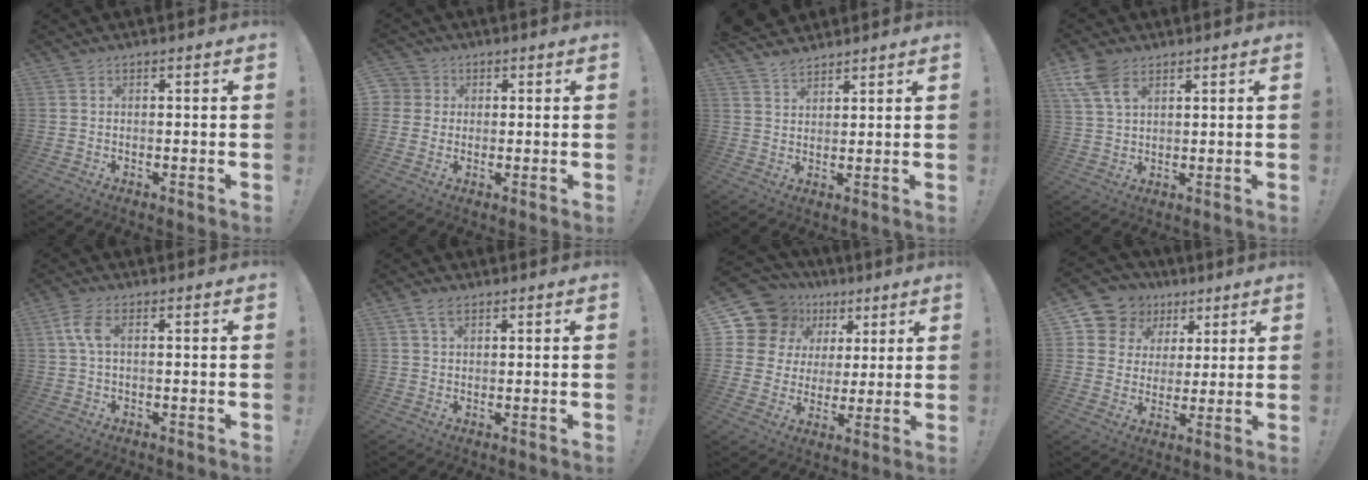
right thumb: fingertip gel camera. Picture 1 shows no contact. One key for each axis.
{"total": 3.8, "fx": 0.6, "fy": 3.6, "fz": 0.9, "tx": -0.014, "ty": 0.005, "tz": 0.010}
{"total": 5.0, "fx": 4.4, "fy": 2.0, "fz": 1.1, "tx": -0.022, "ty": -0.023, "tz": 0.084}
{"total": 8.7, "fx": 4.7, "fy": 5.0, "fz": 5.3, "tx": -0.106, "ty": -0.011, "tz": 0.093}
{"total": 5.1, "fx": 0.8, "fy": 2.2, "fz": 4.5, "tx": -0.107, "ty": 0.007, "tz": 0.014}
{"total": 3.6, "fx": 2.1, "fy": 1.9, "fz": 2.2, "tx": -0.034, "ty": -0.005, "tz": 0.037}
{"total": 14.1, "fx": 7.0, "fy": 11.1, "fz": 5.1, "tx": -0.093, "ty": -0.035, "tz": 0.147}
{"total": 11.0, "fx": 5.5, "fy": 9.2, "fz": 2.4, "tx": -0.039, "ty": -0.036, "tz": 0.115}